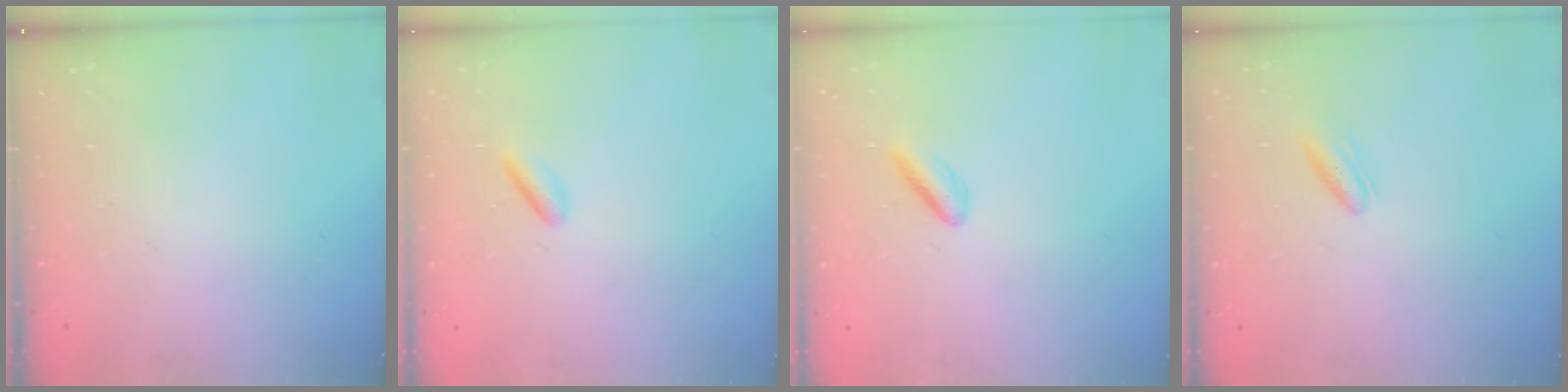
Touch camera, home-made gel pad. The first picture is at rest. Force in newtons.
{"total": 2.2, "press": 2.1, "slide": 0.6}
{"total": 2.0, "press": 1.7, "slide": 1.0}
{"total": 3.9, "press": 3.8, "slide": 0.9}